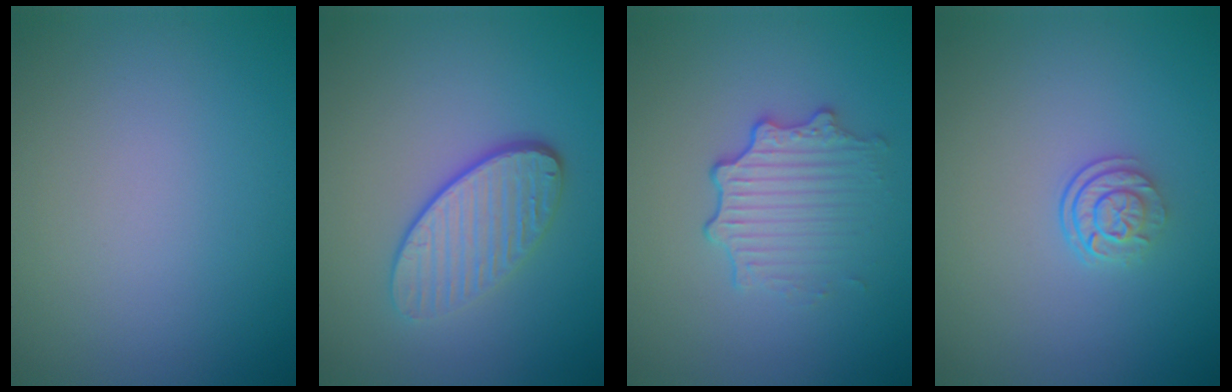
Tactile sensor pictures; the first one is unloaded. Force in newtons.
{"total": 4.3, "press": 3.2, "slide": 2.9}
{"total": 3.4, "press": 2.8, "slide": 1.9}
{"total": 2.6, "press": 1.8, "slide": 1.9}